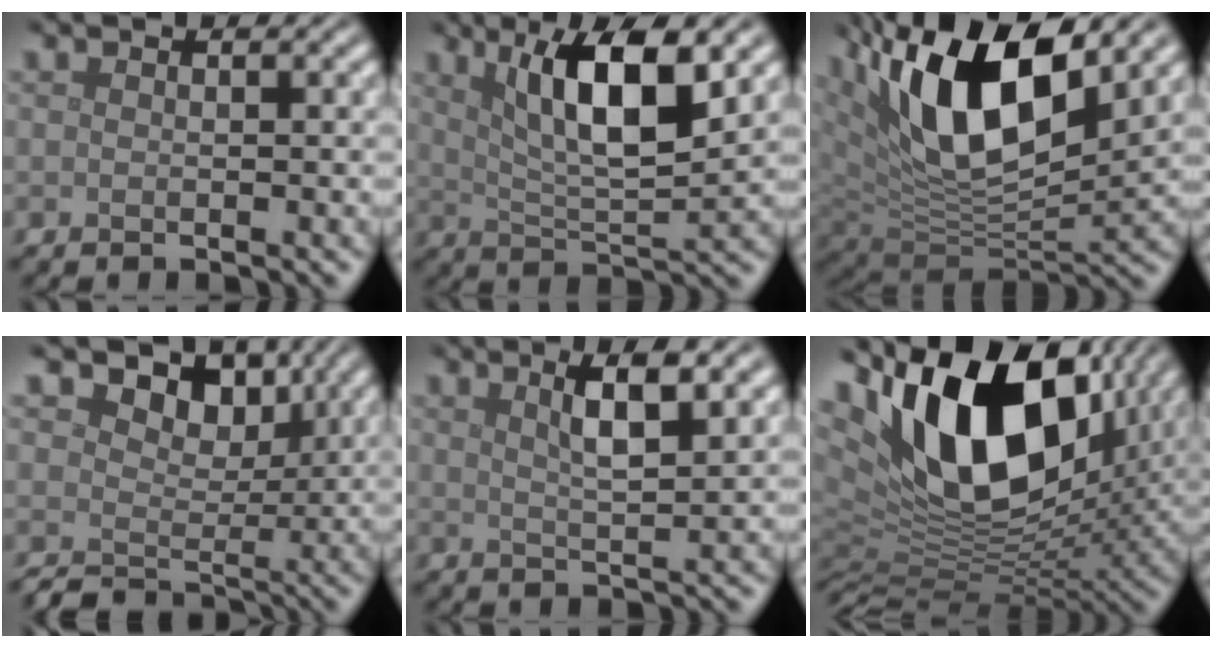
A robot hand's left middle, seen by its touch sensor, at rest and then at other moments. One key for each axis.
{"total": 8.2, "fx": 3.4, "fy": 2.1, "fz": 7.2, "tx": -0.116, "ty": 0.000, "tz": 0.062}
{"total": 13.2, "fx": 5.6, "fy": 5.3, "fz": 10.8, "tx": -0.184, "ty": 0.010, "tz": 0.096}
{"total": 6.3, "fx": 2.6, "fy": 4.5, "fz": 3.5, "tx": -0.048, "ty": -0.012, "tz": 0.027}
{"total": 4.6, "fx": 2.2, "fy": 1.0, "fz": 4.0, "tx": -0.058, "ty": 0.006, "tz": 0.034}
{"total": 14.7, "fx": 5.9, "fy": 7.4, "fz": 11.3, "tx": -0.188, "ty": 0.005, "tz": 0.097}